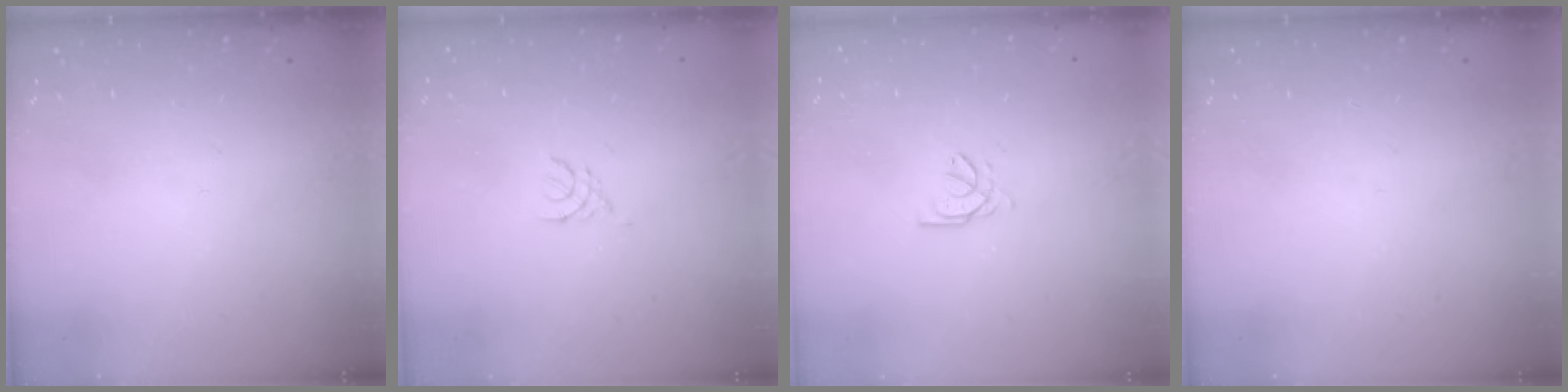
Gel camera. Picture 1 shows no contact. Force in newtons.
{"total": 1.8, "press": 1.7, "slide": 0.4}
{"total": 2.4, "press": 2.4, "slide": 0.1}
{"total": 0.0}